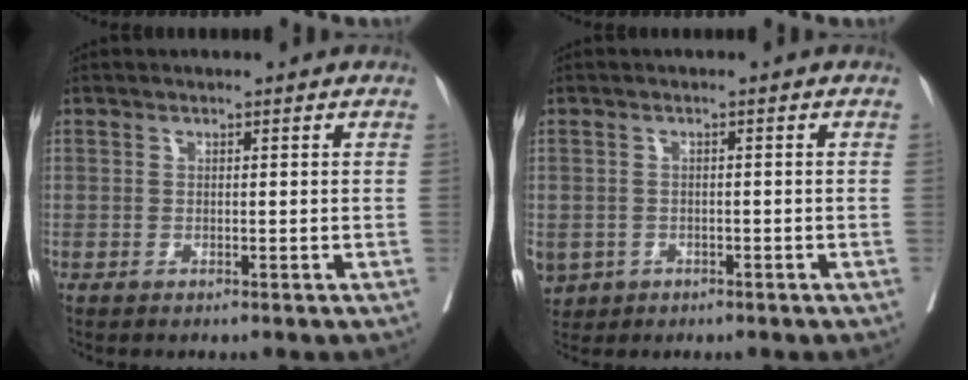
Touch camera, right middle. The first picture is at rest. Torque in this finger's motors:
{"motor_torque": [1.18, -0.96, 0.87, 0.21]}